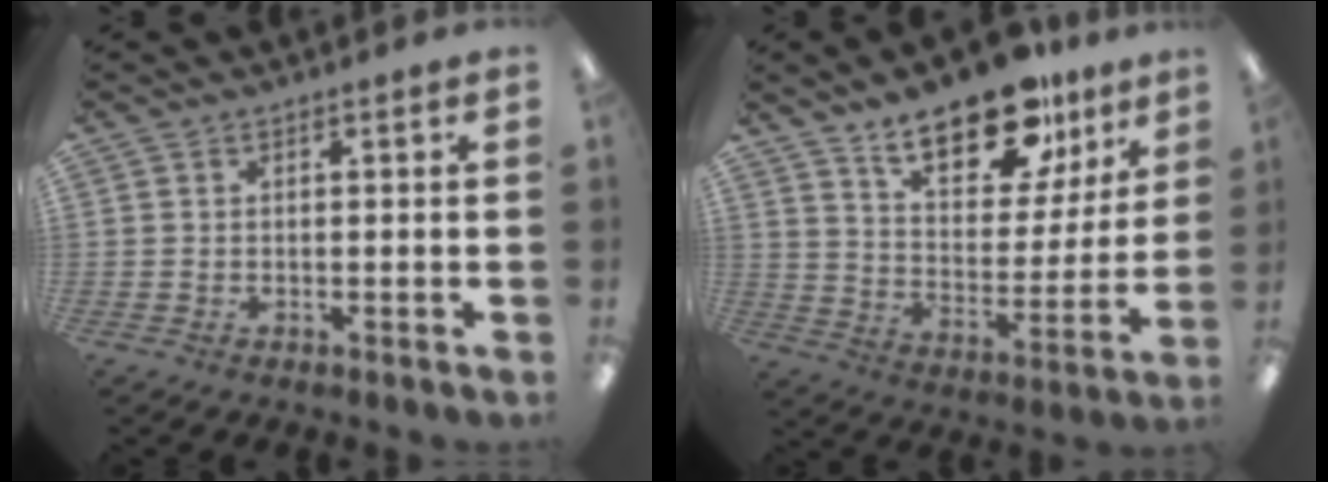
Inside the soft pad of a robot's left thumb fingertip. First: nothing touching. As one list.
[{"total": 18.1, "force": [13.4, 7.9, 9.3], "torque": [-0.144, -0.082, 0.231]}]